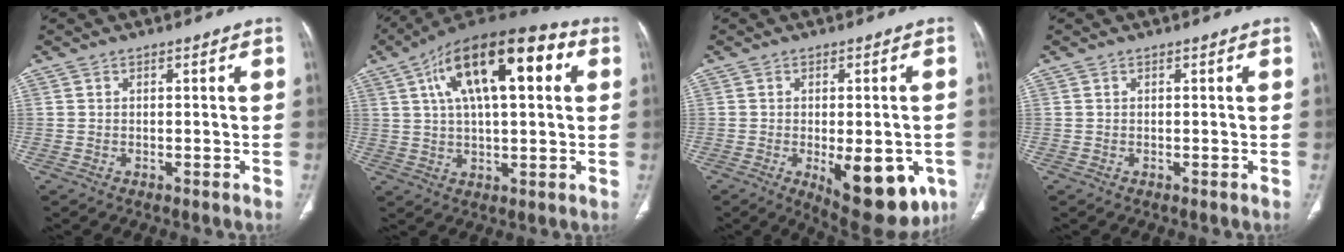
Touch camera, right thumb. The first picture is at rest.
{"total": 21.7, "force": [6.9, 9.0, 18.5], "torque": [-0.291, 0.020, 0.105]}
{"total": 15.7, "force": [-5.2, 6.8, 13.2], "torque": [-0.130, -0.007, -0.049]}
{"total": 0.0}